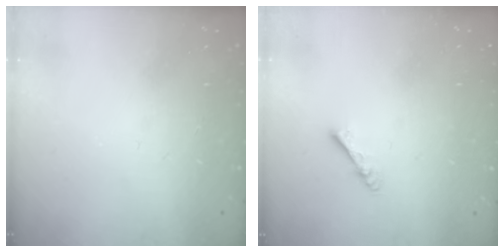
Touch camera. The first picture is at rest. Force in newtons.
{"total": 2.9, "press": 2.8, "slide": 0.4}